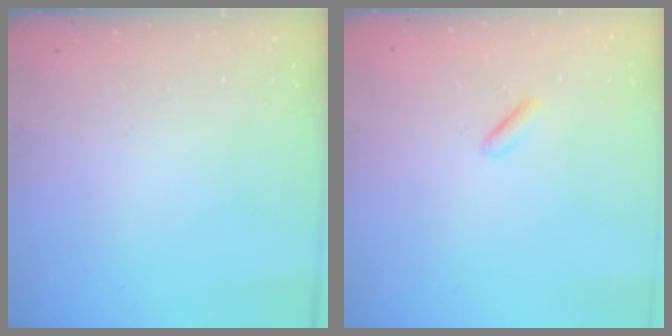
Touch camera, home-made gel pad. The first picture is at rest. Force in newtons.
{"total": 0.6, "press": 0.2, "slide": 0.6}